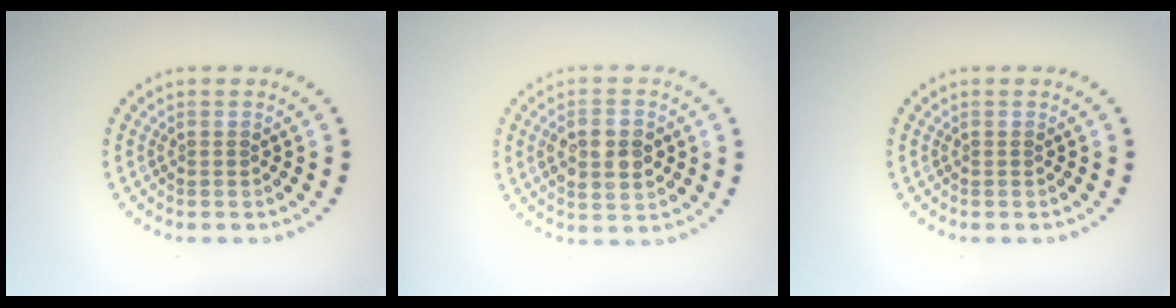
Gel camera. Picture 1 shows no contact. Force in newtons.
{"total": 4.4, "press": 4.3, "slide": 0.5}
{"total": 0.0}